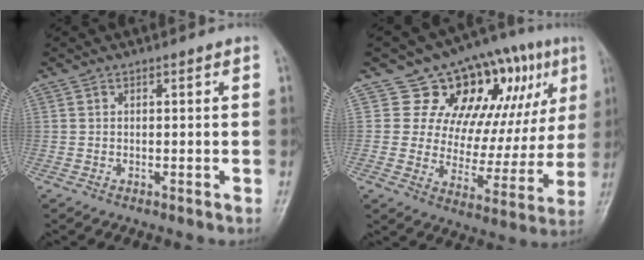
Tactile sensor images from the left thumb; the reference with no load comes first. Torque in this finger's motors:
{"motor_torque": [0.16, 0.84, 0.20, -0.08, 0.12]}